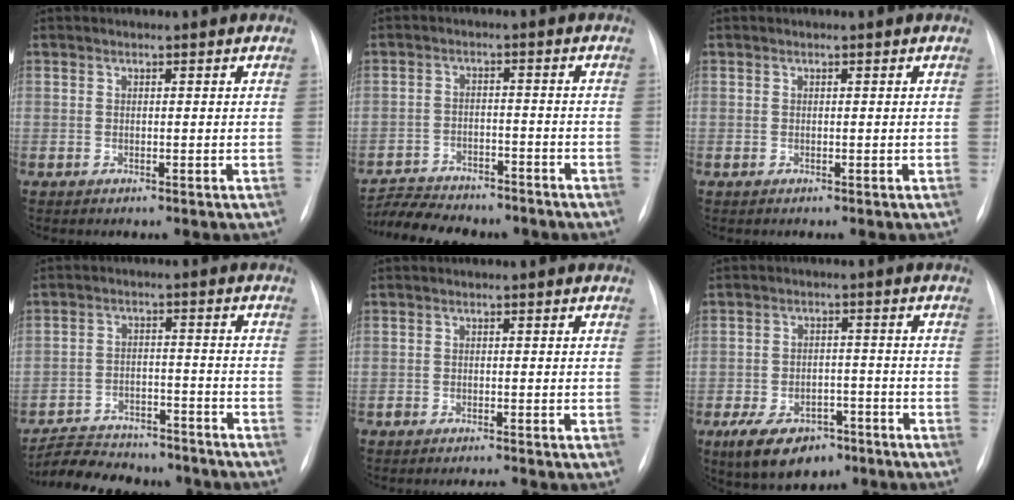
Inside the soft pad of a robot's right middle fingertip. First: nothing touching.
{"total": 10.3, "force": [-9.4, 3.0, 3.0], "torque": [-0.052, 0.007, -0.138]}
{"total": 0.0}
{"total": 14.6, "force": [-13.4, 4.2, 4.1], "torque": [-0.068, 0.025, -0.188]}
{"total": 1.5, "force": [-1.4, -0.2, 0.3], "torque": [-0.006, -0.007, -0.022]}
{"total": 9.8, "force": [-6.3, 5.4, 5.2], "torque": [-0.089, 0.005, -0.095]}